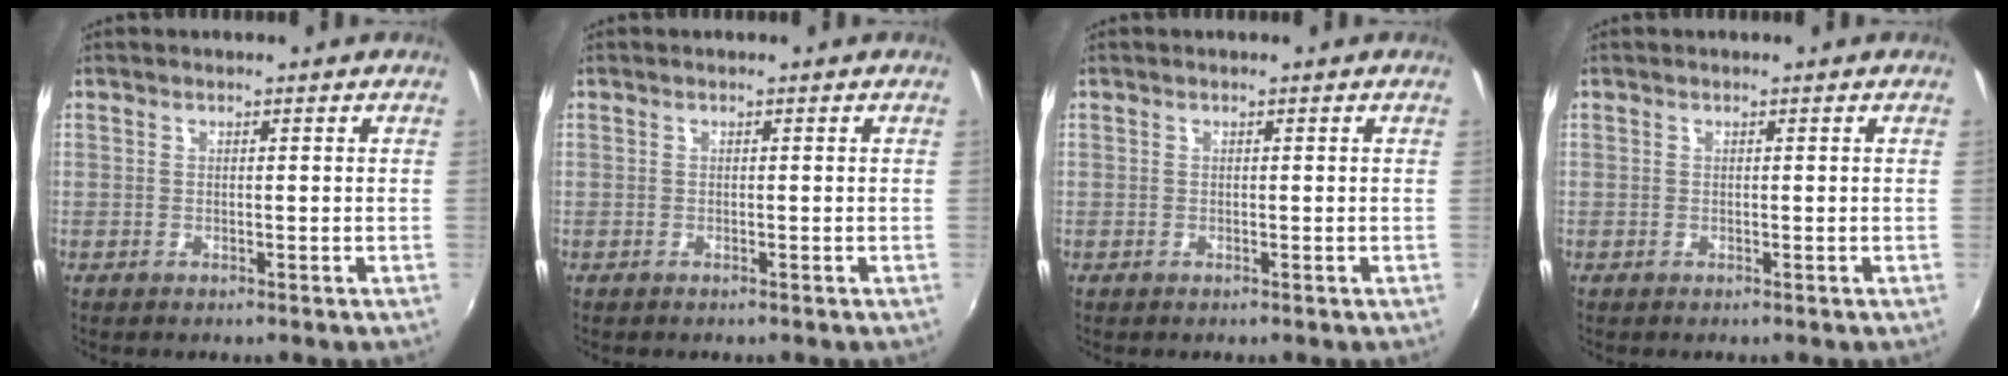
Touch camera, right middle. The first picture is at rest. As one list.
[{"total": 0.0}, {"total": 0.0}, {"total": 0.0}]